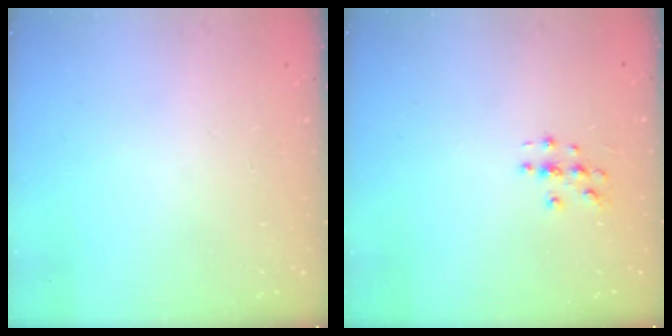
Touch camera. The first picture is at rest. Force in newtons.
{"total": 2.8, "press": 2.8, "slide": 0.3}